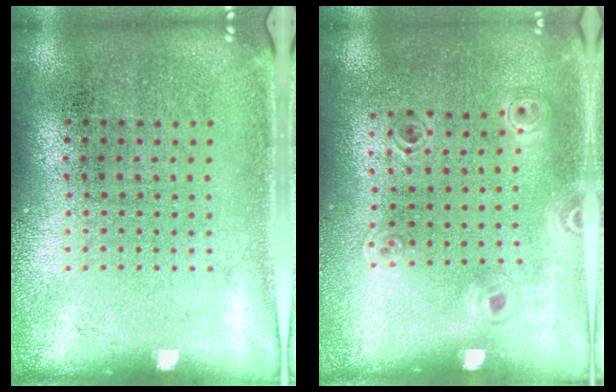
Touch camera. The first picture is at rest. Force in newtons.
{"total": 0.9, "press": 0.9, "slide": 0.1}